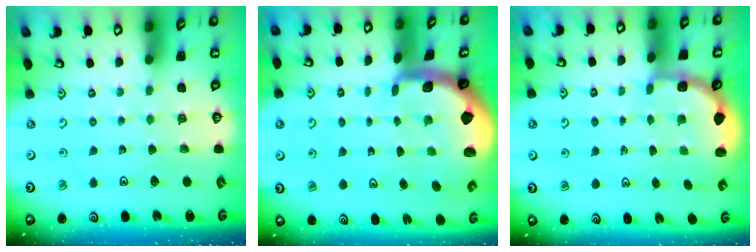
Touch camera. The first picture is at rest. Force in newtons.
{"total": 2.6, "press": 2.5, "slide": 0.6}
{"total": 2.9, "press": 2.5, "slide": 1.4}